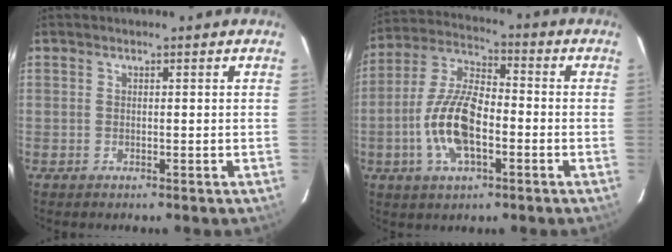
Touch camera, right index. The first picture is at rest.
{"total": 13.2, "force": [-3.8, 5.6, 11.3], "torque": [-0.240, 0.004, -0.073]}